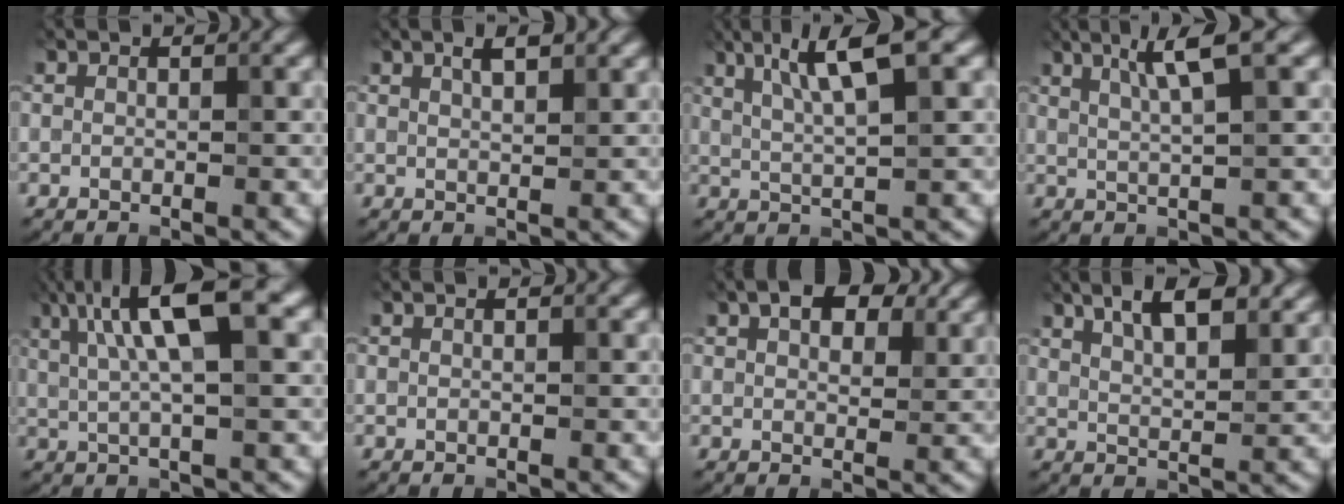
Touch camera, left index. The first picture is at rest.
{"total": 2.4, "force": [1.4, 0.8, 1.8], "torque": [-0.013, 0.007, 0.011]}
{"total": 6.2, "force": [2.5, 1.0, 5.6], "torque": [-0.099, 0.011, 0.047]}
{"total": 4.4, "force": [2.0, 0.5, 3.8], "torque": [-0.066, 0.009, 0.038]}
{"total": 8.7, "force": [2.9, 2.0, 8.0], "torque": [-0.138, 0.017, 0.051]}
{"total": 0.0}
{"total": 5.2, "force": [2.8, 2.7, 3.5], "torque": [-0.055, 0.010, 0.041]}
{"total": 7.4, "force": [4.5, 2.7, 5.2], "torque": [-0.069, 0.029, 0.052]}